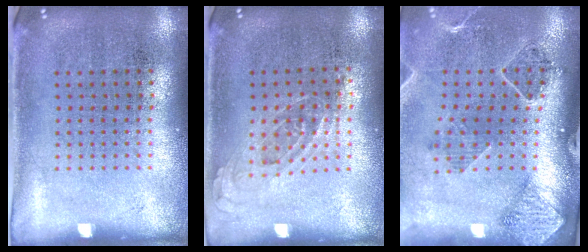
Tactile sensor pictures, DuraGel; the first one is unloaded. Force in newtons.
{"total": 0.8, "press": 0.7, "slide": 0.4}
{"total": 1.5, "press": 1.5, "slide": 0.1}